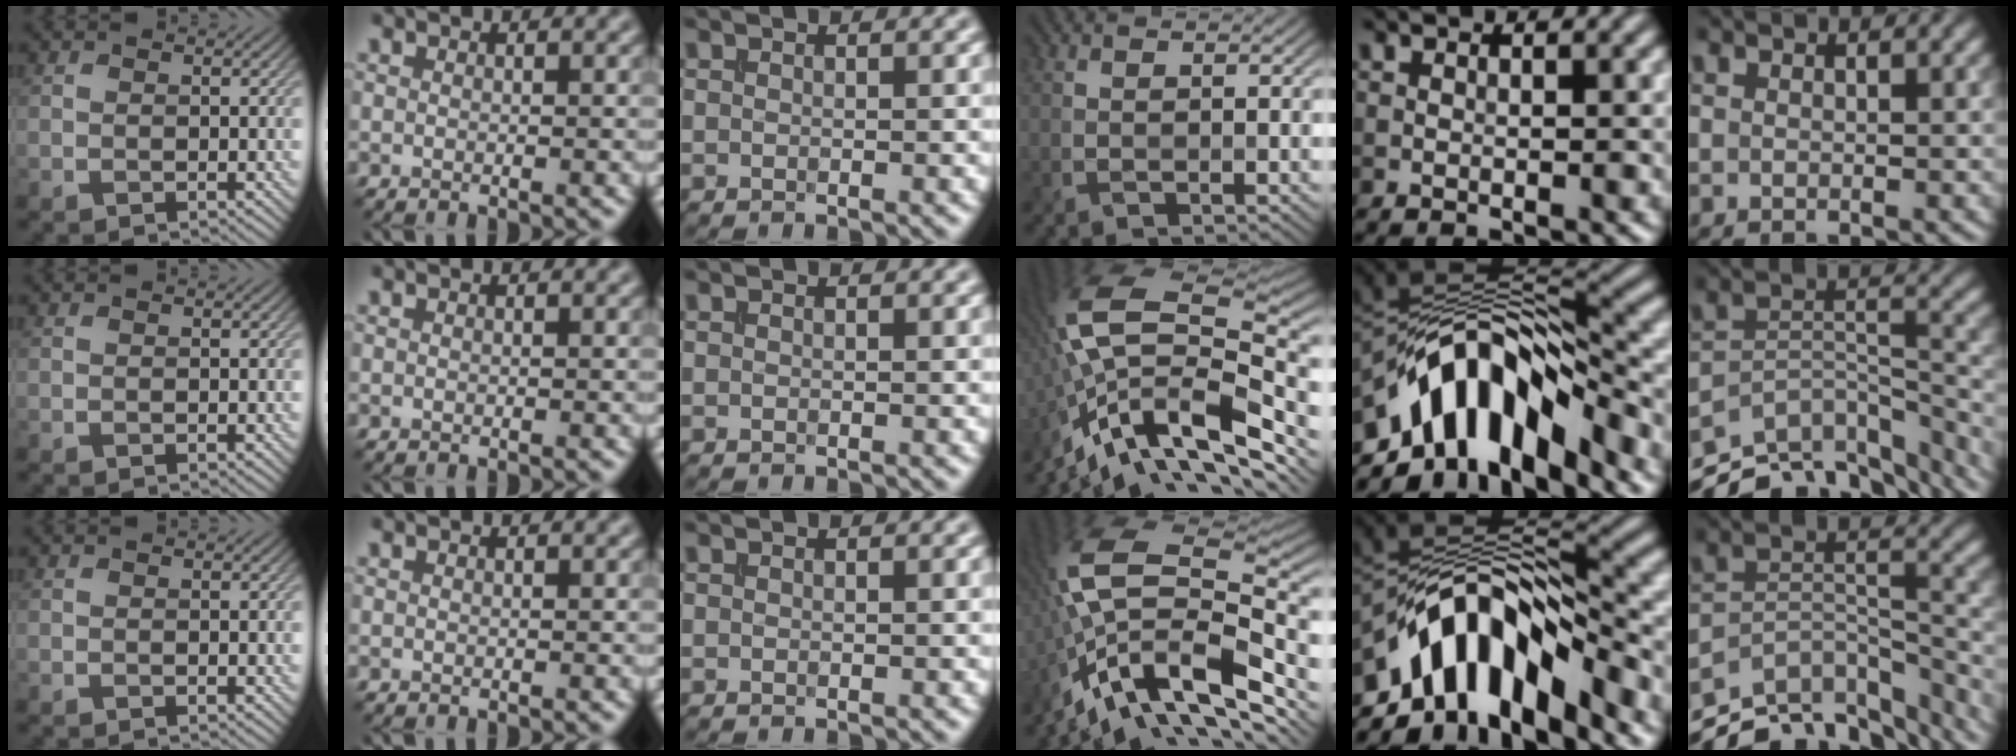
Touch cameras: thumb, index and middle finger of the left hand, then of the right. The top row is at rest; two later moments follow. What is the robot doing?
{"motion": "insert", "object": "file holder"}